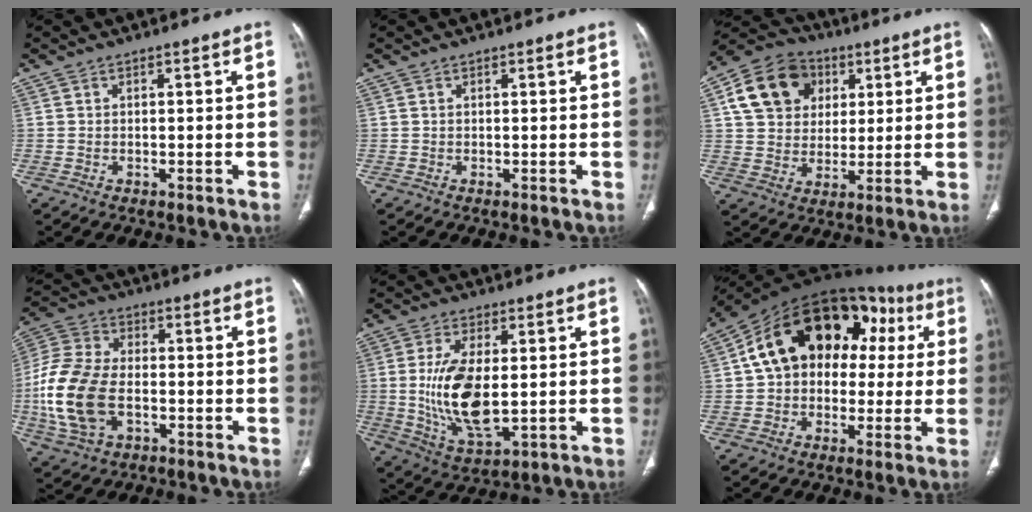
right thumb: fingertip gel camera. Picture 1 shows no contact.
{"total": 0.0}
{"total": 14.7, "force": [4.9, 11.7, 7.3], "torque": [-0.113, 0.003, 0.082]}
{"total": 16.7, "force": [-3.4, 10.3, 12.7], "torque": [-0.278, 0.015, -0.062]}
{"total": 14.0, "force": [-0.1, 6.6, 12.4], "torque": [-0.240, -0.019, 0.010]}
{"total": 22.2, "force": [4.6, 15.1, 15.7], "torque": [-0.214, 0.056, 0.065]}